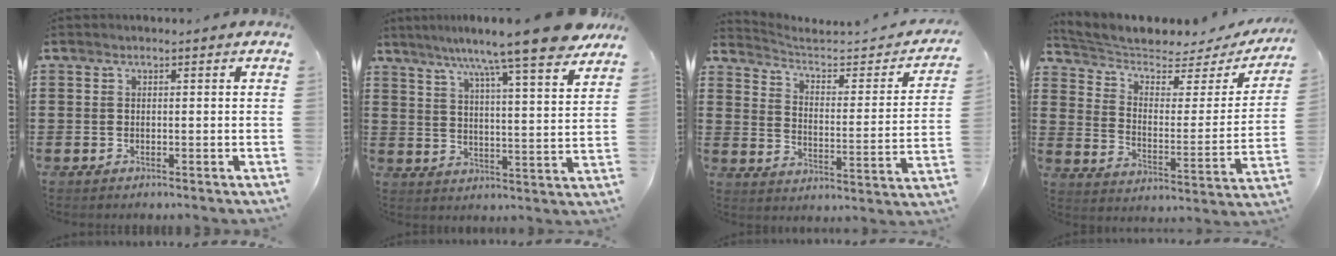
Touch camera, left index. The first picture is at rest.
{"total": 11.3, "force": [9.4, -0.5, 6.2], "torque": [-0.126, -0.054, 0.151]}
{"total": 3.7, "force": [3.3, 0.9, 1.4], "torque": [-0.041, -0.028, 0.046]}
{"total": 4.1, "force": [3.3, 1.7, 1.7], "torque": [-0.057, -0.029, 0.051]}